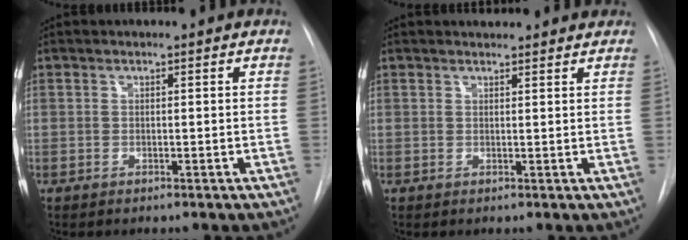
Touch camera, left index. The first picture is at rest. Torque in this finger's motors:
{"motor_torque": [0.02, -0.15, -0.27, -0.01]}